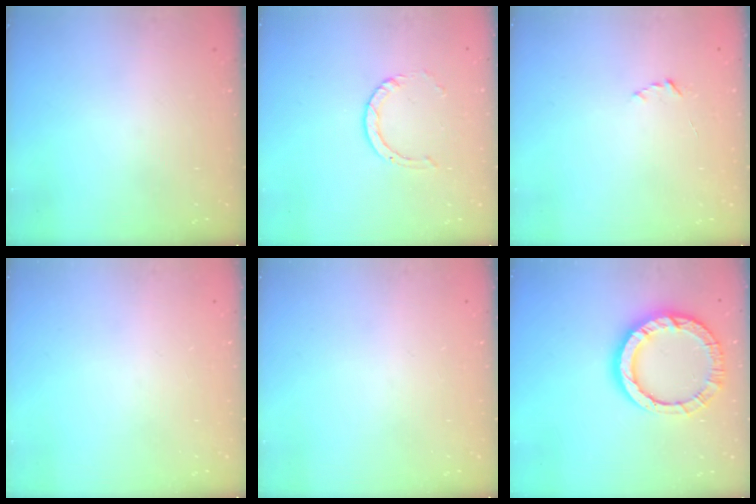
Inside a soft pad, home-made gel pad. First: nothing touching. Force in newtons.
{"total": 4.1, "press": 4.1, "slide": 0.4}
{"total": 1.9, "press": 1.9, "slide": 0.2}
{"total": 0.0}
{"total": 0.0}
{"total": 14.0, "press": 13.9, "slide": 1.4}